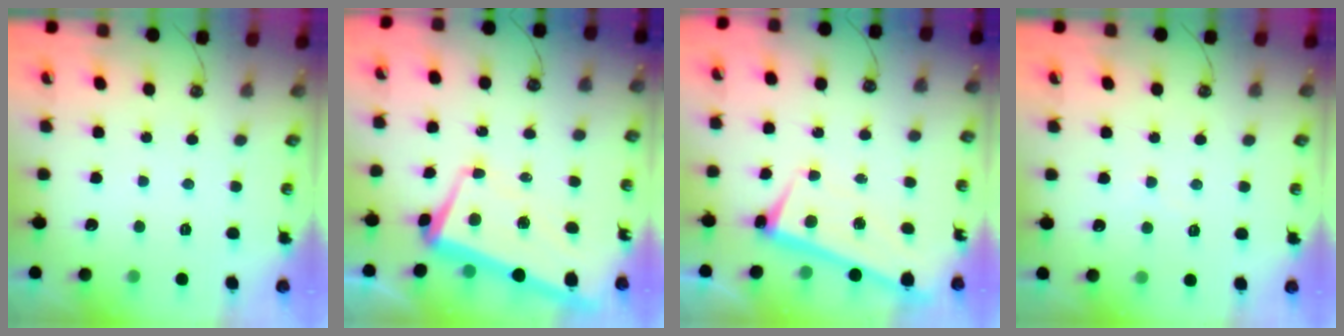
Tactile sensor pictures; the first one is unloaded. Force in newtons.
{"total": 1.6, "press": 0.1, "slide": 1.6}
{"total": 1.3, "press": 1.0, "slide": 0.8}
{"total": 0.0}